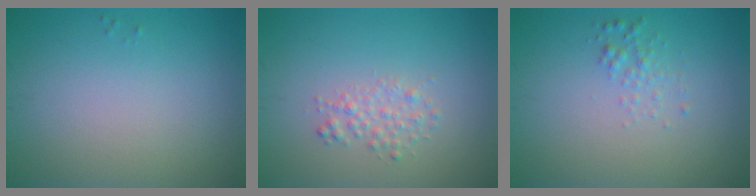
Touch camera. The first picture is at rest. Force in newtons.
{"total": 1.6, "press": 1.6, "slide": 0.1}
{"total": 1.2, "press": 1.2, "slide": 0.0}